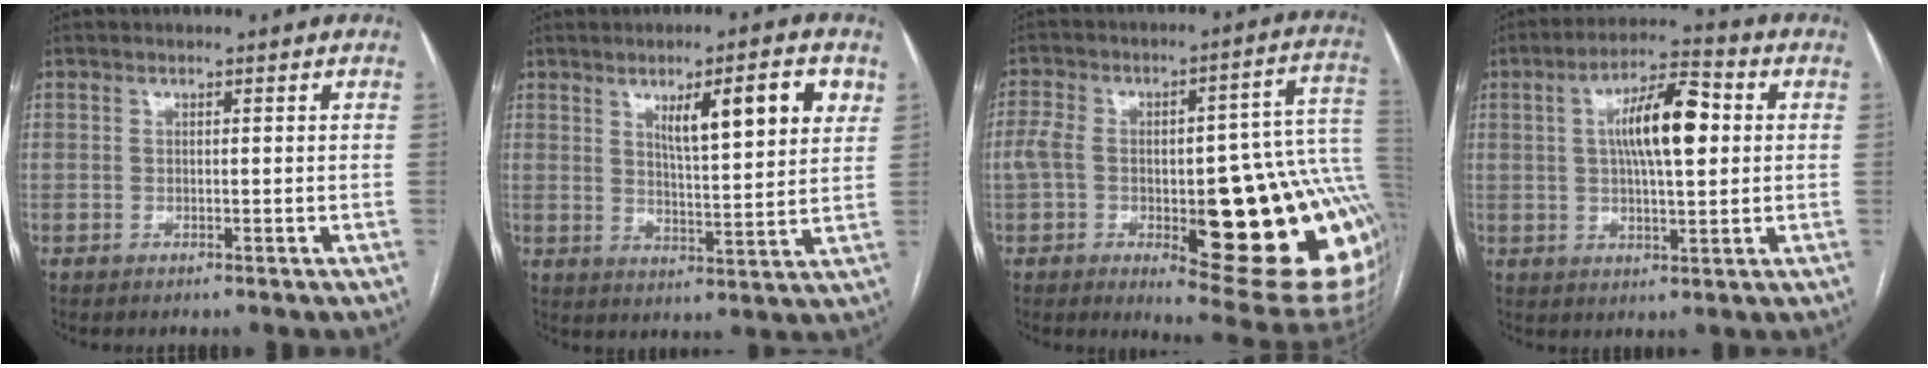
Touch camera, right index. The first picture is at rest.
{"total": 10.4, "force": [4.7, 1.4, 9.2], "torque": [-0.140, 0.003, 0.071]}
{"total": 28.2, "force": [-4.3, 7.6, 26.8], "torque": [-0.304, 0.022, -0.041]}
{"total": 10.7, "force": [1.9, 2.8, 10.2], "torque": [-0.183, 0.023, 0.028]}